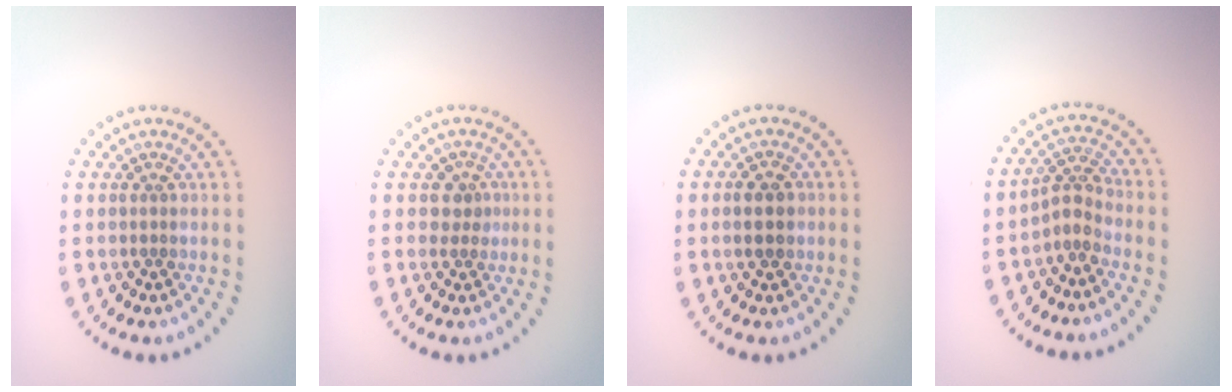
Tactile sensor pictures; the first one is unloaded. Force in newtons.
{"total": 1.7, "press": 1.2, "slide": 1.1}
{"total": 2.2, "press": 2.1, "slide": 0.1}
{"total": 2.2, "press": 1.6, "slide": 1.5}